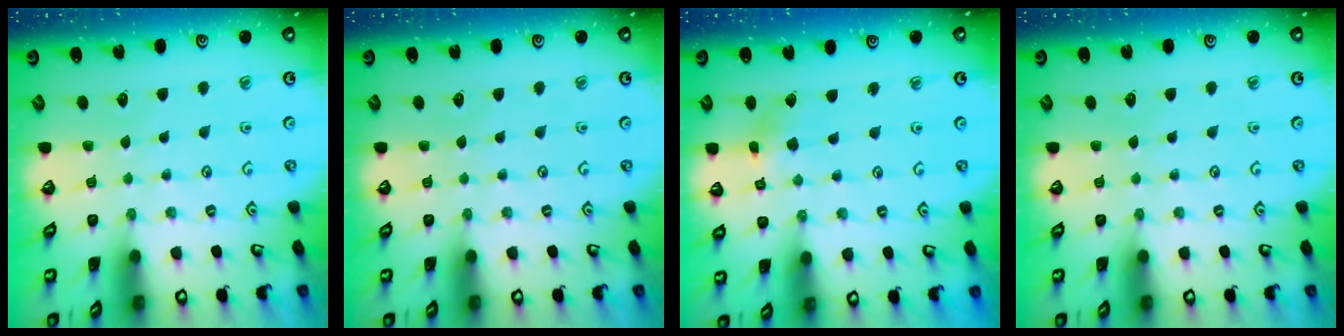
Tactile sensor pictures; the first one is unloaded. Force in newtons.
{"total": 0.0}
{"total": 3.4, "press": 3.4, "slide": 0.5}
{"total": 0.0}